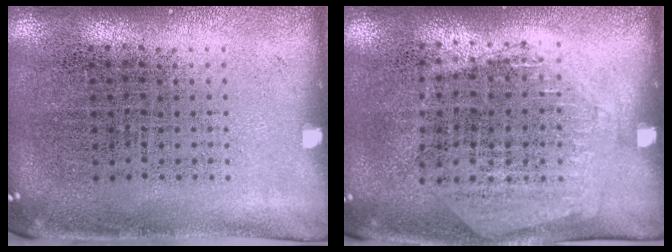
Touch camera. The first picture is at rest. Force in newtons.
{"total": 1.3, "press": 1.2, "slide": 0.6}